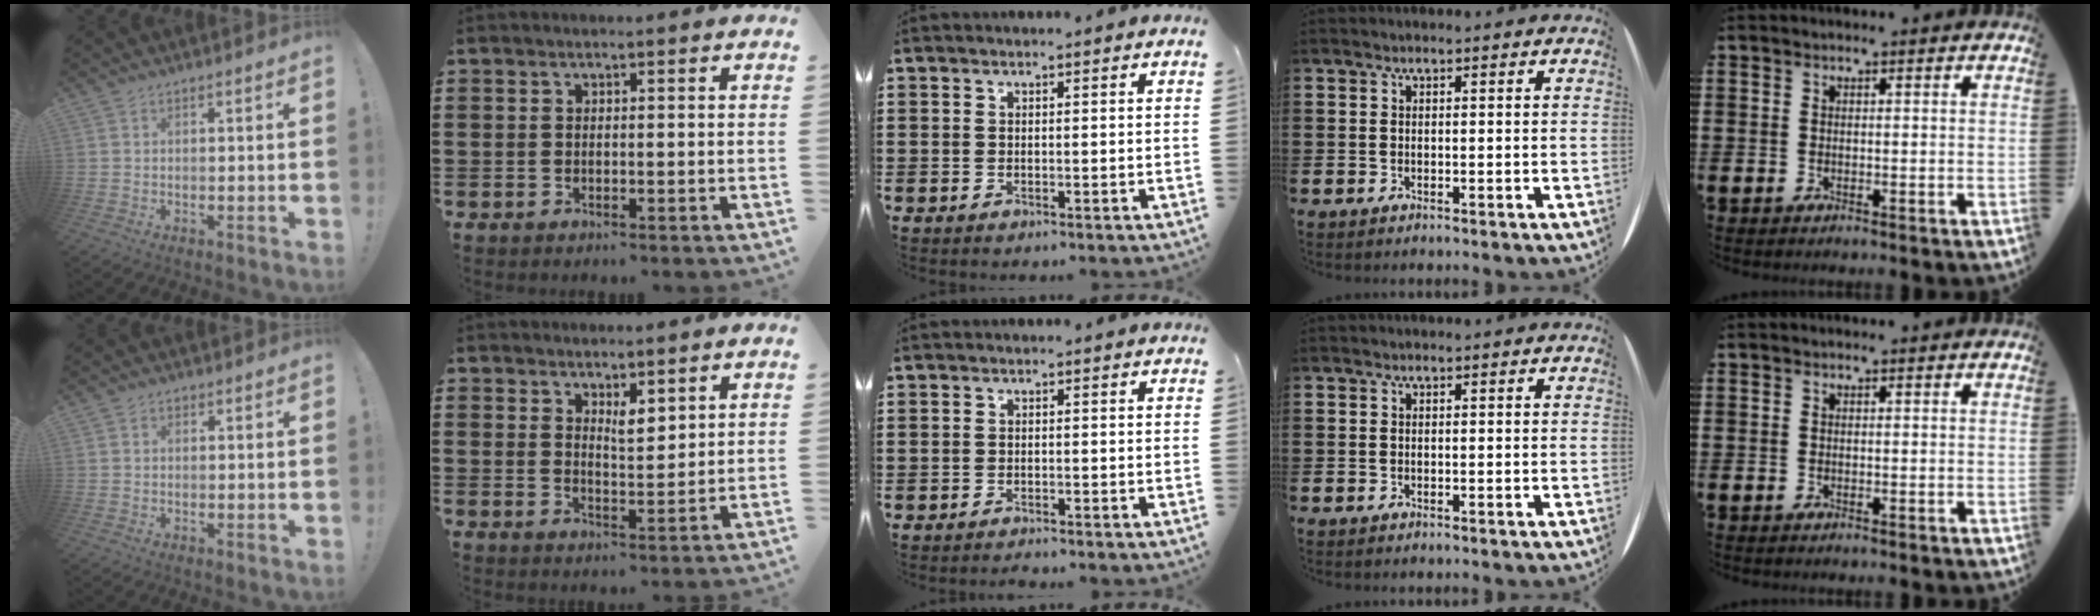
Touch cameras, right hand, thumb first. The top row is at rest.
{"thumb": {"total": 1.0, "force": [0.2, 0.9, 0.4], "torque": [-0.003, 0.001, 0.003]}, "index": {"total": 3.1, "force": [2.8, 0.8, 1.3], "torque": [-0.021, -0.006, 0.048]}, "middle": {"total": 0.9, "force": [-0.9, 0.0, 0.0], "torque": [-0.004, 0.000, -0.019]}}